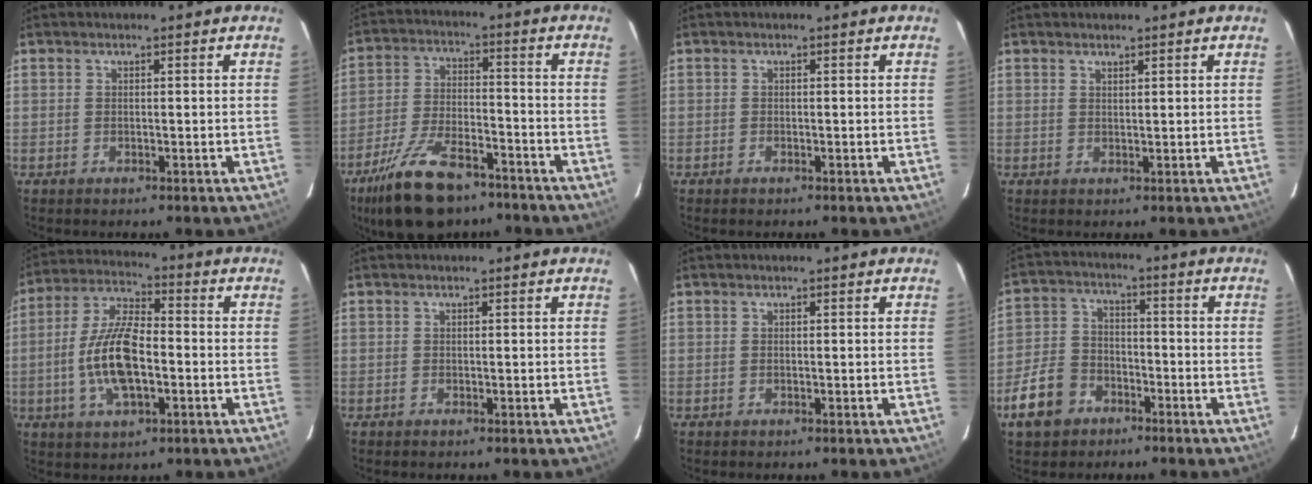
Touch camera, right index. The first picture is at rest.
{"total": 15.9, "force": [-11.4, 6.5, 9.0], "torque": [-0.190, -0.018, -0.197]}
{"total": 0.6, "force": [-0.5, 0.2, 0.1], "torque": [-0.002, 0.000, -0.011]}
{"total": 0.9, "force": [0.9, 0.2, 0.3], "torque": [-0.005, 0.000, 0.016]}
{"total": 12.9, "force": [-2.7, 5.1, 11.5], "torque": [-0.238, 0.003, -0.051]}
{"total": 0.0}
{"total": 0.0}
{"total": 10.0, "force": [-5.8, 7.0, 4.1], "torque": [-0.111, 0.021, -0.099]}